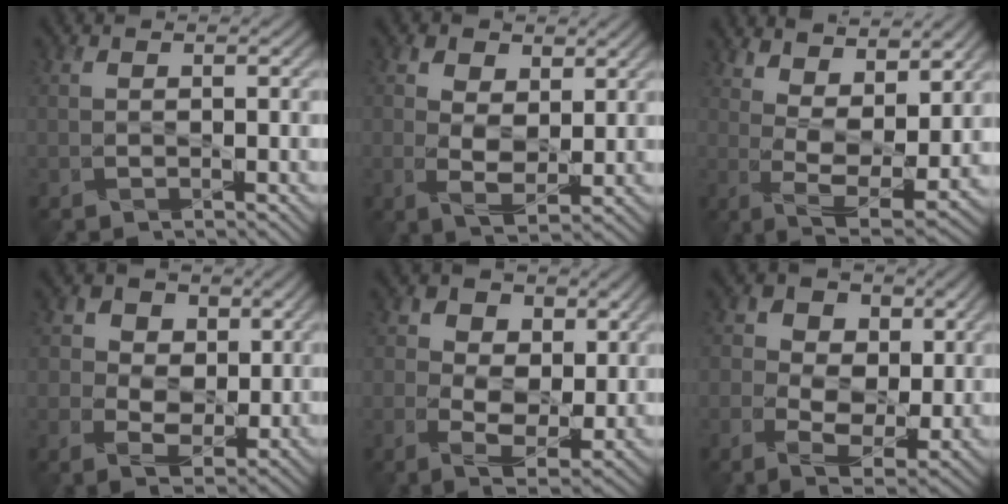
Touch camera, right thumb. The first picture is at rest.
{"total": 4.4, "force": [1.7, 2.5, 3.2], "torque": [-0.065, -0.008, 0.029]}
{"total": 10.1, "force": [6.1, 2.8, 7.5], "torque": [-0.138, -0.001, 0.100]}
{"total": 5.7, "force": [0.9, 4.7, 3.1], "torque": [-0.058, -0.002, 0.009]}
{"total": 5.9, "force": [1.0, 4.2, 4.1], "torque": [-0.080, -0.009, 0.013]}
{"total": 6.9, "force": [0.4, 5.2, 4.5], "torque": [-0.088, -0.006, 0.007]}